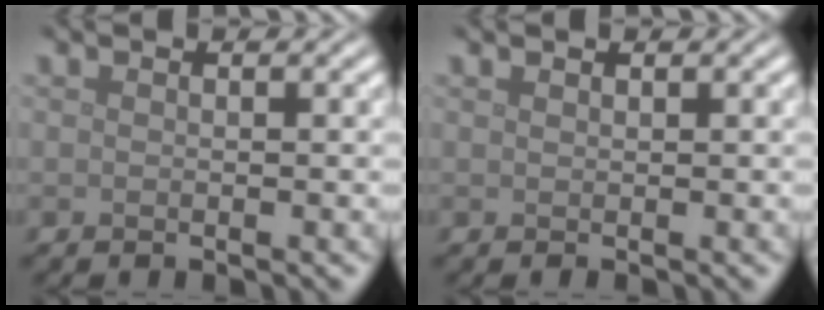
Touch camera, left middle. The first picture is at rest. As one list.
[{"total": 0.0}]